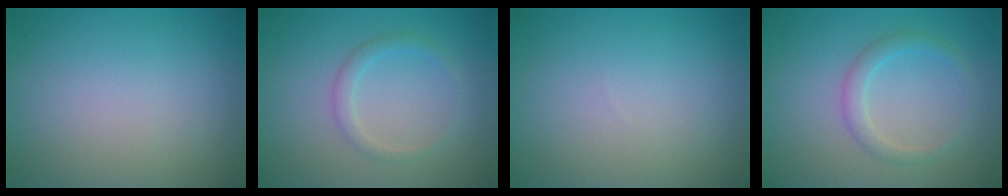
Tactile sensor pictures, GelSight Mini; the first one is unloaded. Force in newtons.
{"total": 1.5, "press": 1.5, "slide": 0.0}
{"total": 0.0}
{"total": 2.0, "press": 2.0, "slide": 0.1}